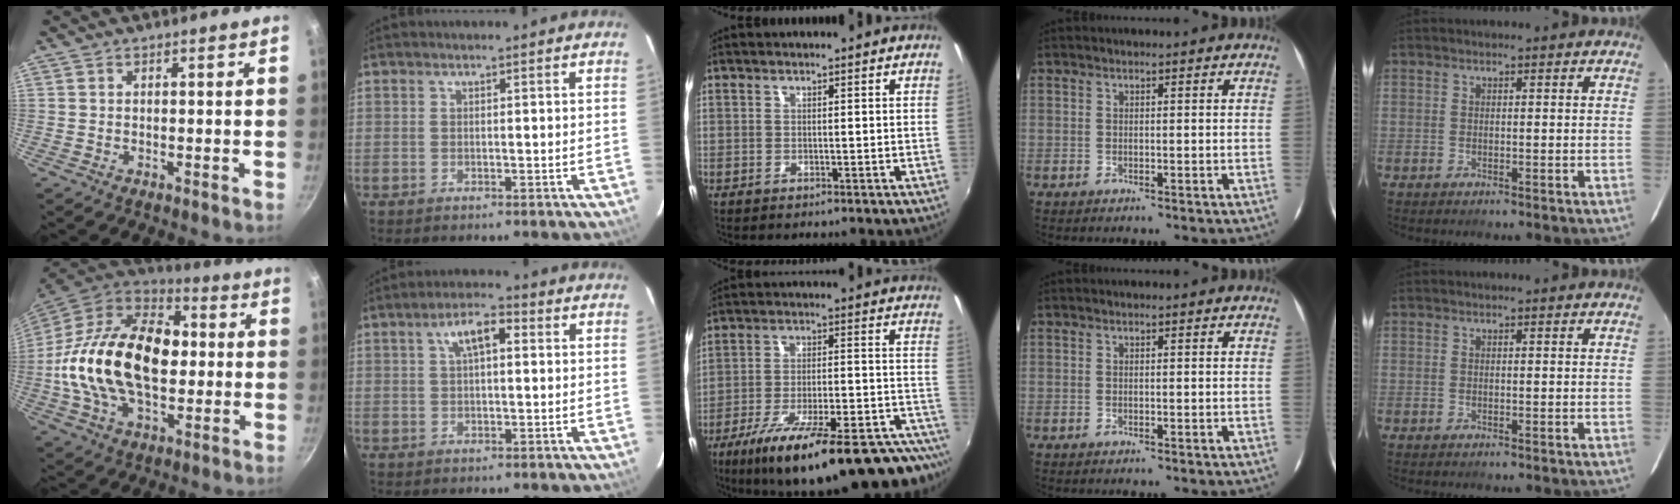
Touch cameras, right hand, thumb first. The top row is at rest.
{"thumb": {"total": 27.9, "force": [0.0, 17.2, 22.0], "torque": [-0.377, 0.034, -0.013]}, "index": {"total": 5.9, "force": [1.8, 2.4, 5.0], "torque": [-0.092, 0.020, 0.032]}, "middle": {"total": 29.6, "force": [-23.7, 5.0, 17.0], "torque": [-0.235, -0.044, -0.328]}}